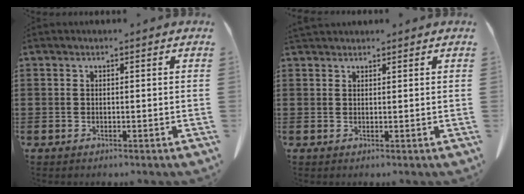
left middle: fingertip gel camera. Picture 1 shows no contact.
{"total": 1.3, "force": [1.3, 0.3, 0.1], "torque": [-0.007, 0.000, 0.026]}